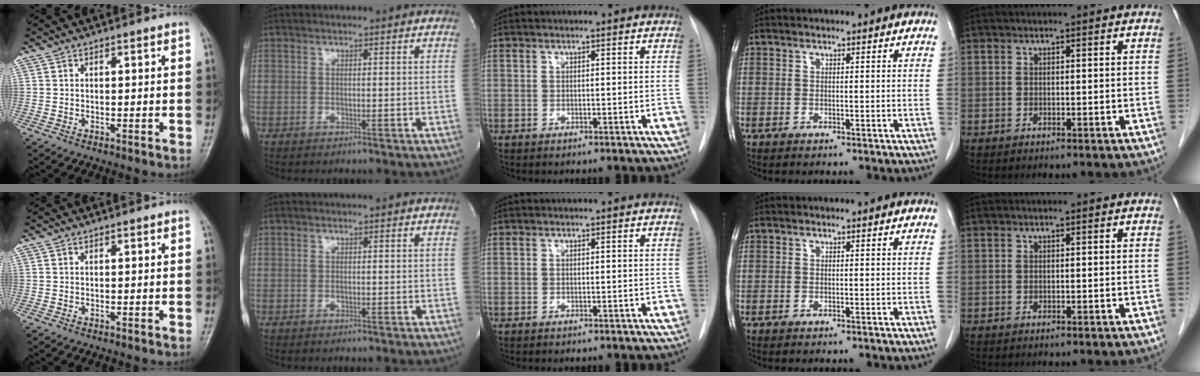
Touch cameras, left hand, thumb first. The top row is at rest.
{}